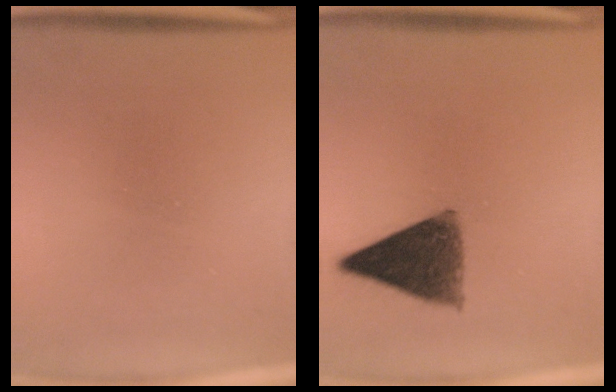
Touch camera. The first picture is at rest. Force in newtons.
{"total": 10.1}